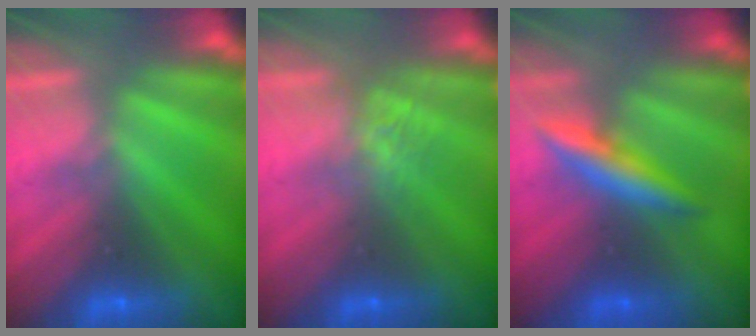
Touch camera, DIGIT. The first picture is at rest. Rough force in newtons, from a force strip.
{"total": 1.9}
{"total": 2.6}